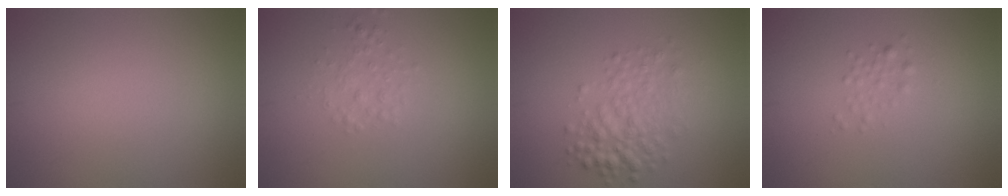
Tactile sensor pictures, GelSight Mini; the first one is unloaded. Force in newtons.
{"total": 1.5, "press": 1.5, "slide": 0.0}
{"total": 3.7, "press": 3.7, "slide": 0.0}
{"total": 1.1, "press": 1.1, "slide": 0.0}